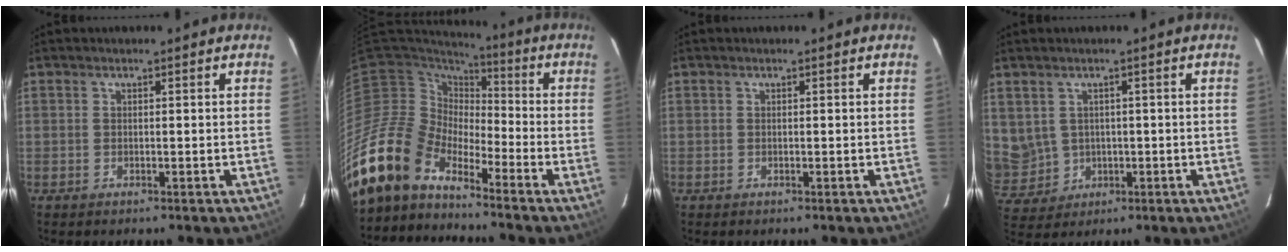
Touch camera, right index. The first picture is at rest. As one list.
[{"total": 14.6, "force": [-12.4, 6.2, 4.4], "torque": [-0.096, -0.005, -0.247]}, {"total": 0.0}, {"total": 8.3, "force": [1.1, 7.7, 3.0], "torque": [-0.083, 0.006, 0.050]}]